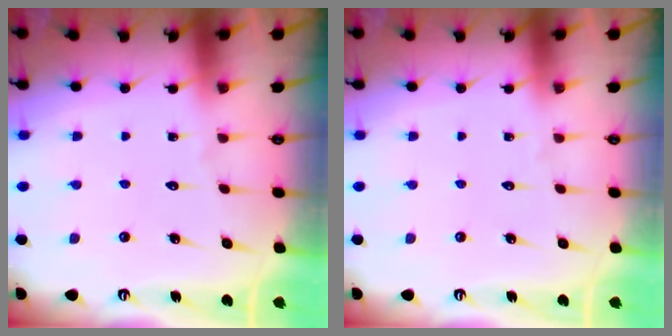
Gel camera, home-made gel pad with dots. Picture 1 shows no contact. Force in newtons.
{"total": 0.0}